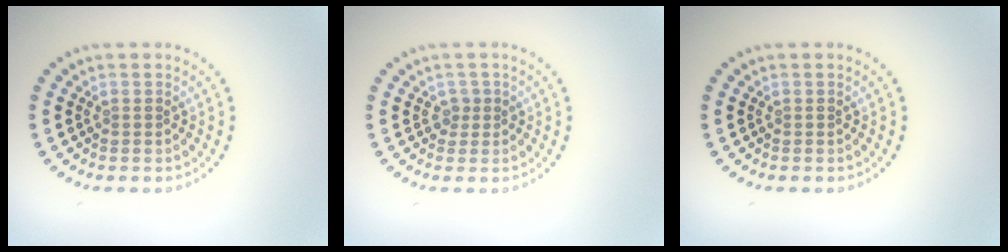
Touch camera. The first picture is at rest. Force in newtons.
{"total": 1.2, "press": 0.9, "slide": 0.8}
{"total": 0.0}